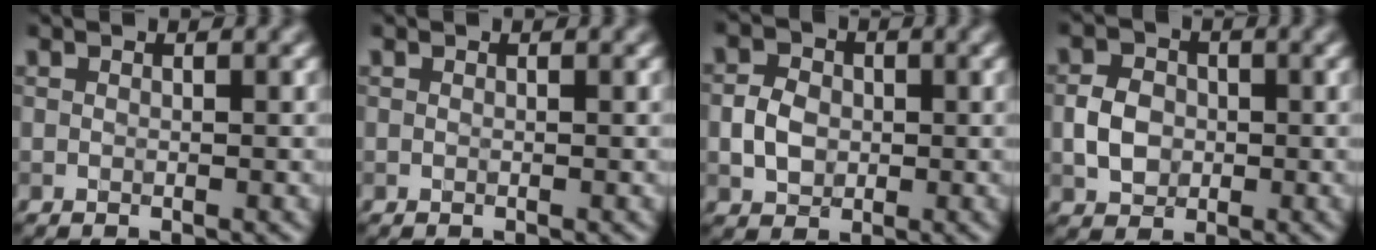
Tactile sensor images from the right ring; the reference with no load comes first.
{"total": 0.0}
{"total": 3.0, "force": [-0.3, 2.4, 1.7], "torque": [-0.035, 0.004, -0.010]}
{"total": 3.1, "force": [-0.4, 2.5, 1.8], "torque": [-0.035, 0.002, -0.012]}